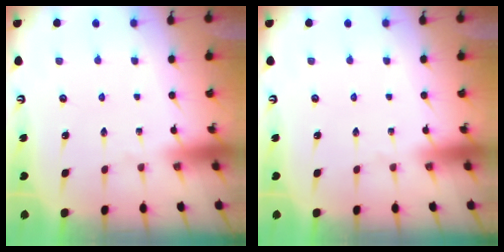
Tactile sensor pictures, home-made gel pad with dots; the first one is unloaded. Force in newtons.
{"total": 0.0}